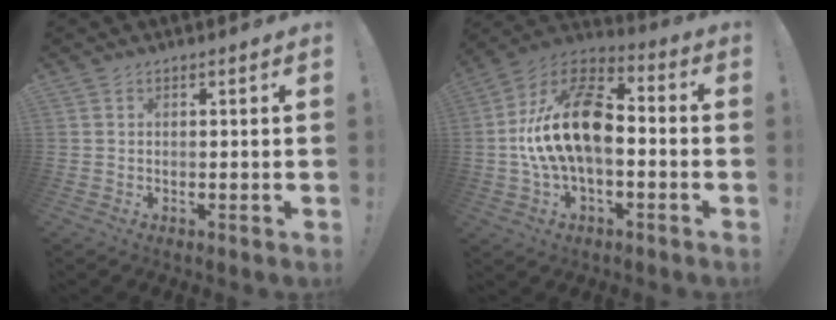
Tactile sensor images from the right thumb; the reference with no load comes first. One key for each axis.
{"total": 19.3, "fx": -0.7, "fy": 11.0, "fz": 15.9, "tx": -0.283, "ty": 0.019, "tz": -0.007}